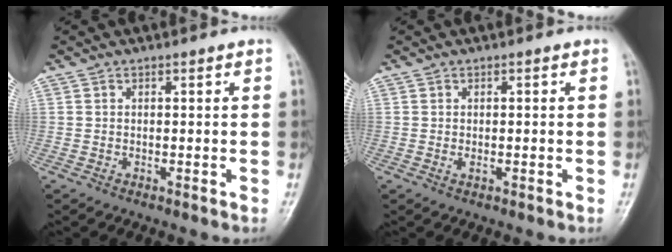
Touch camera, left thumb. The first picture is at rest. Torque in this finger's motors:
{"motor_torque": [-0.11, 0.02, 0.19, -0.02, 0.02]}